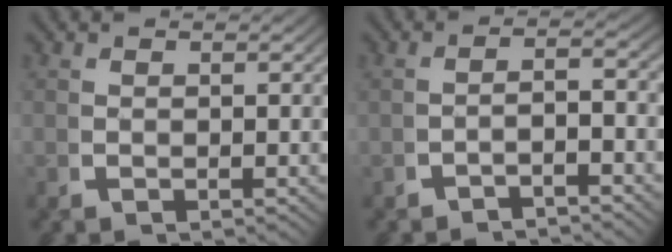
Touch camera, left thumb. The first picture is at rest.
{"total": 2.4, "force": [-2.0, 0.3, 1.2], "torque": [-0.021, -0.006, -0.029]}